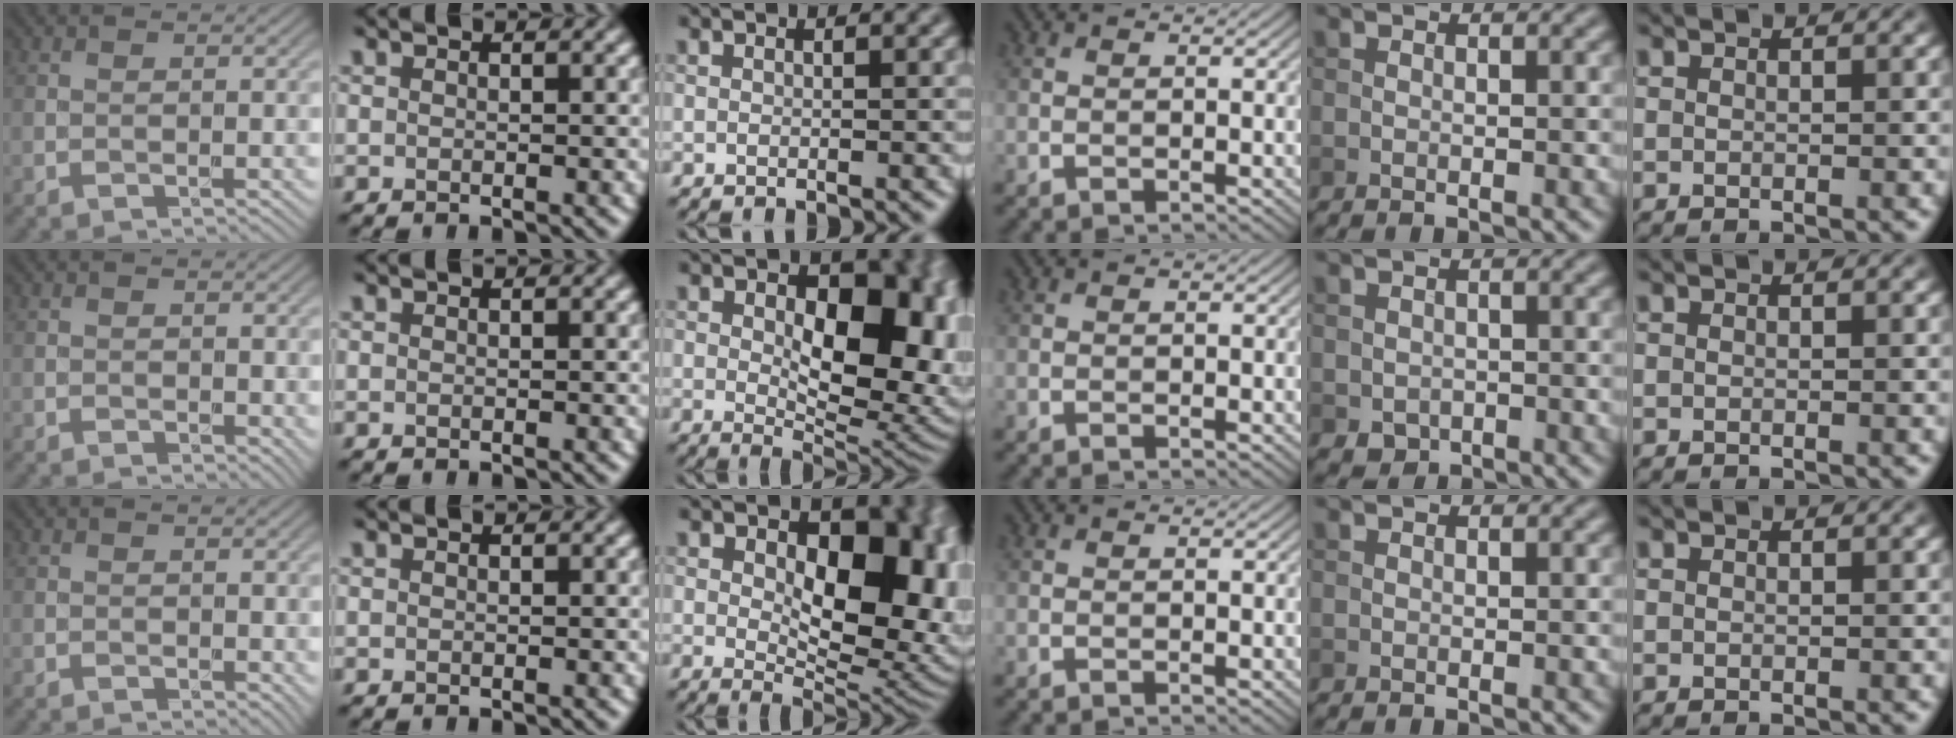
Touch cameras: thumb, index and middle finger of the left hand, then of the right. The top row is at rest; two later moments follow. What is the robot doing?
{"motion": "unscrew", "object": "dispenser bottle"}